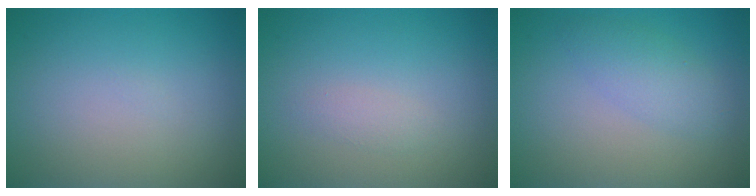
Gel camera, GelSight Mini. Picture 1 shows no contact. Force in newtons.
{"total": 0.9, "press": 0.9, "slide": 0.0}
{"total": 2.5, "press": 2.5, "slide": 0.1}